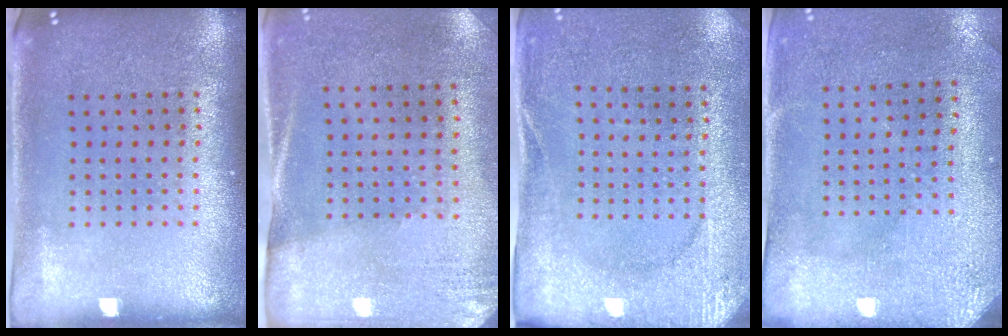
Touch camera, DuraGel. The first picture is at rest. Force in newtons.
{"total": 2.6, "press": 2.3, "slide": 1.3}
{"total": 2.6, "press": 2.4, "slide": 0.9}
{"total": 3.1, "press": 2.4, "slide": 2.0}